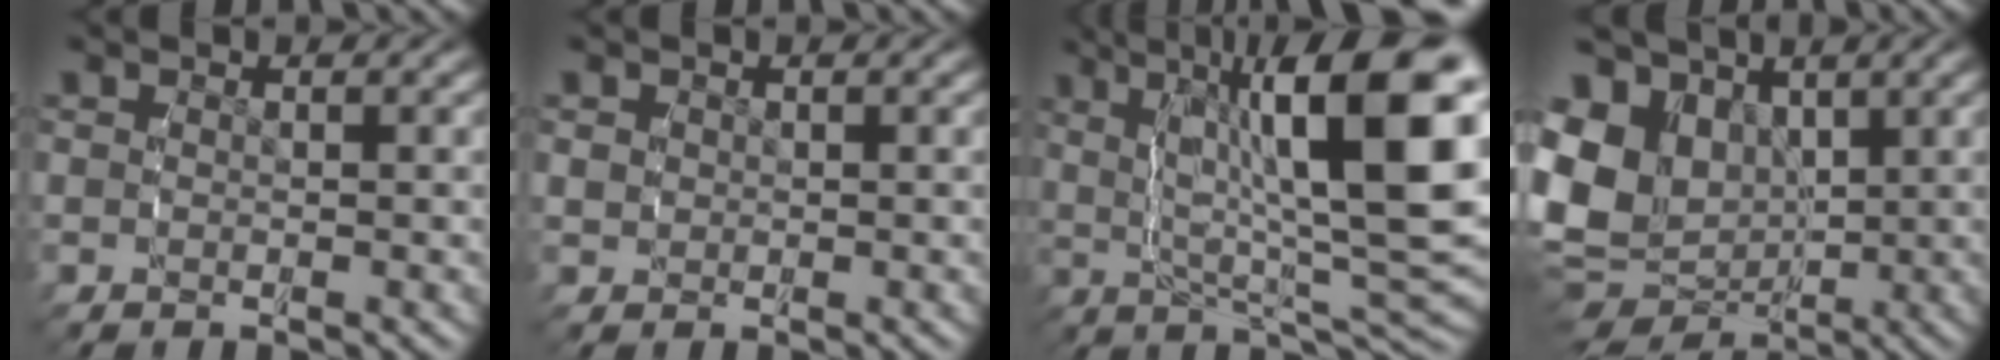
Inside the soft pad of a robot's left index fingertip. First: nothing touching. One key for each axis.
{"total": 0.8, "fx": 0.1, "fy": 0.7, "fz": 0.2, "tx": -0.010, "ty": -0.009, "tz": 0.011}
{"total": 13.9, "fx": 2.6, "fy": 4.5, "fz": 12.9, "tx": -0.166, "ty": 0.008, "tz": 0.045}
{"total": 13.3, "fx": -0.1, "fy": 10.8, "fz": 7.7, "tx": -0.167, "ty": -0.045, "tz": 0.017}